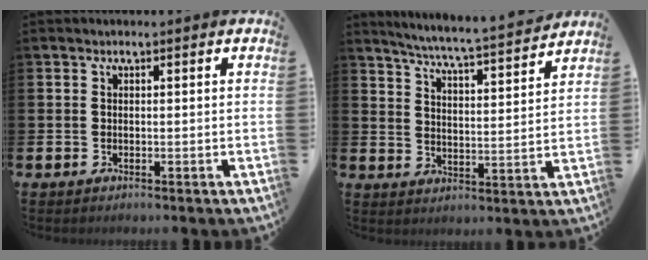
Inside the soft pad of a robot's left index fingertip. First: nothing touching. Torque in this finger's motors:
{"motor_torque": [0.30, -0.55, 0.10, 0.05]}